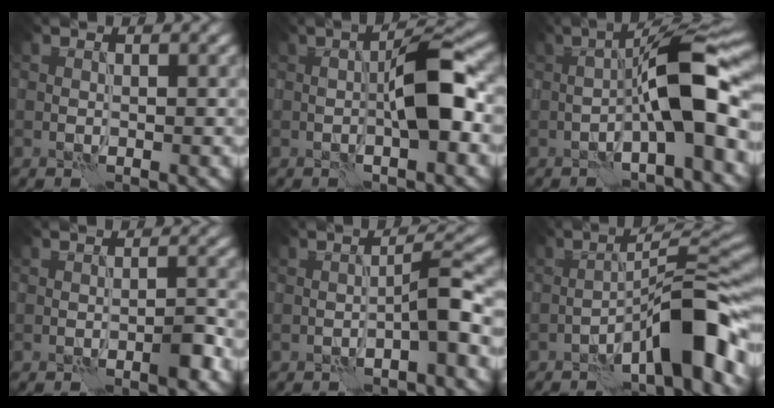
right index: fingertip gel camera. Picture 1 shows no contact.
{"total": 5.5, "force": [-0.7, 1.4, 5.3], "torque": [-0.089, 0.016, -0.017]}
{"total": 8.5, "force": [-1.7, 1.7, 8.1], "torque": [-0.118, 0.030, -0.032]}
{"total": 1.8, "force": [-1.1, 0.4, 1.4], "torque": [-0.020, 0.005, -0.017]}
{"total": 2.9, "force": [-1.4, 0.3, 2.6], "torque": [-0.042, 0.018, -0.027]}
{"total": 9.4, "force": [-5.2, 2.1, 7.5], "torque": [-0.106, 0.031, -0.088]}